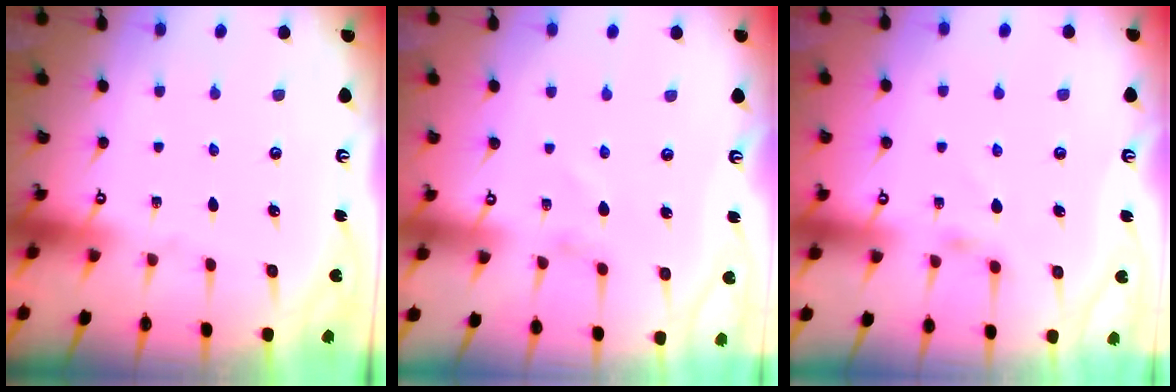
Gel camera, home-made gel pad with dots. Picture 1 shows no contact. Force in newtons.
{"total": 1.1, "press": 1.0, "slide": 0.4}
{"total": 2.6, "press": 2.5, "slide": 0.6}